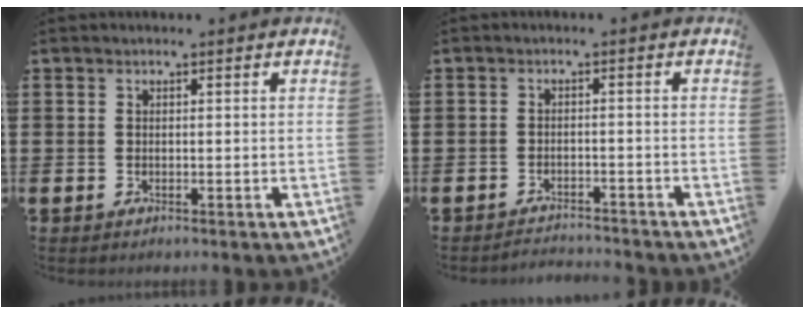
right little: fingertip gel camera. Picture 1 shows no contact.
{"total": 1.8, "force": [-1.8, 0.0, -0.1], "torque": [-0.003, 0.005, -0.038]}